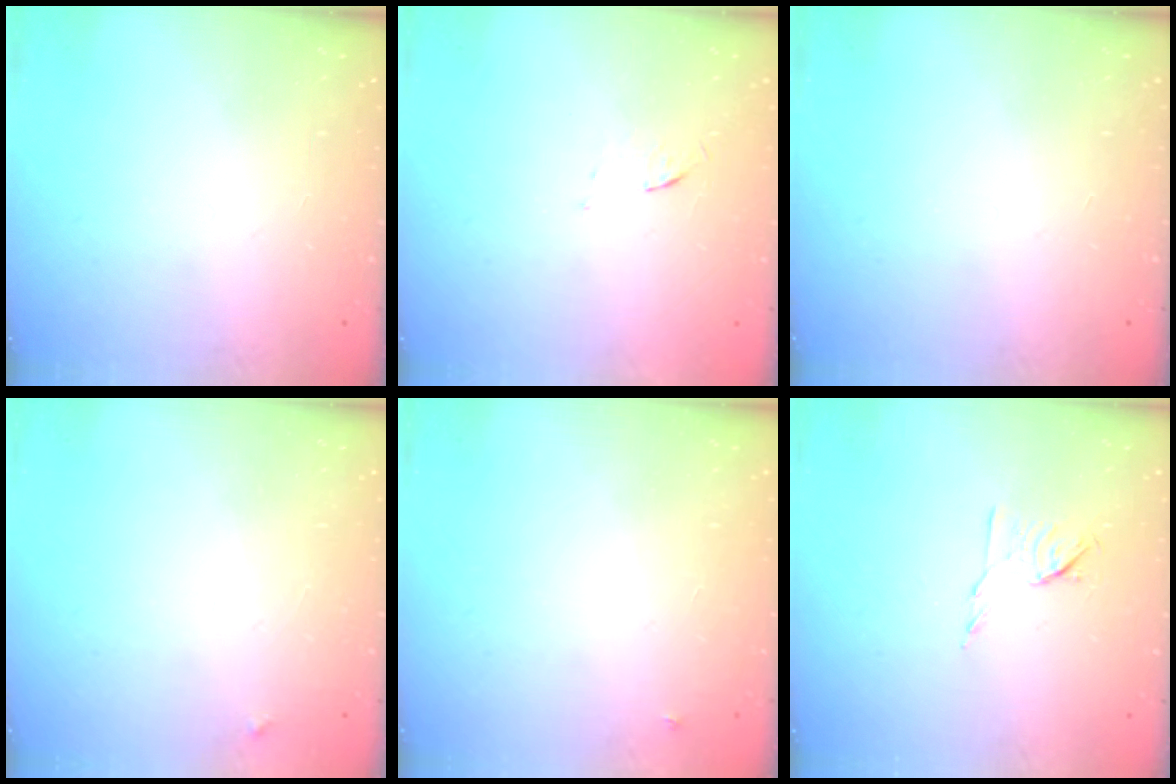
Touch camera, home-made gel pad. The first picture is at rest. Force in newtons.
{"total": 3.1, "press": 2.8, "slide": 1.2}
{"total": 0.0}
{"total": 3.3, "press": 3.3, "slide": 0.4}
{"total": 3.1, "press": 3.1, "slide": 0.3}
{"total": 6.4, "press": 6.3, "slide": 1.2}